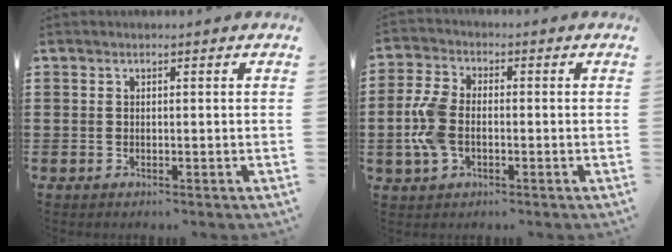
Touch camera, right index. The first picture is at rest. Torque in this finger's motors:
{"motor_torque": [1.78, 0.21, 0.81, 0.21]}